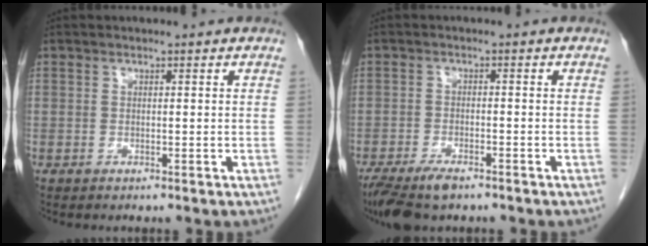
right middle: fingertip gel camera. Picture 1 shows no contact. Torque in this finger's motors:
{"motor_torque": [0.88, -0.70, 0.18, 0.03]}